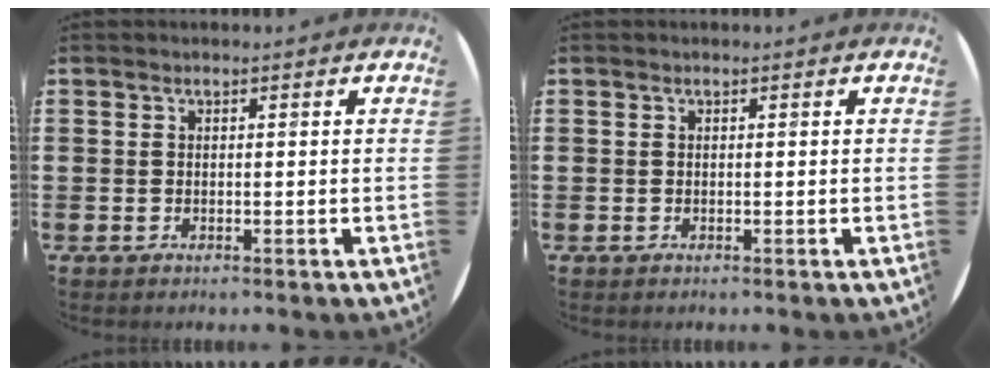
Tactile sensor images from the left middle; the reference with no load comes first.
{"total": 0.0}